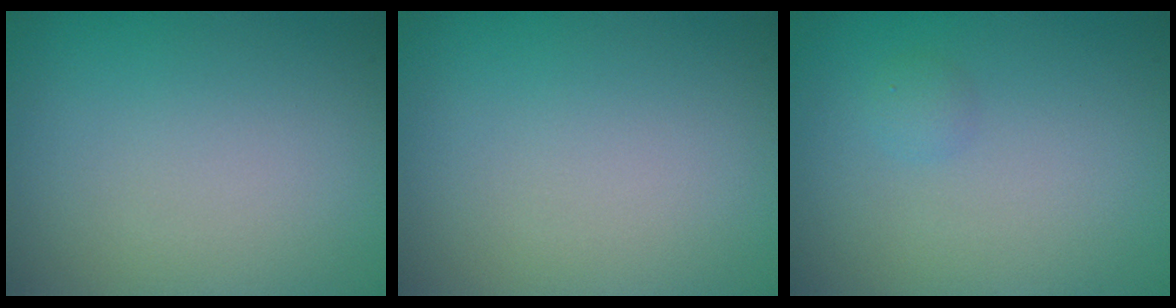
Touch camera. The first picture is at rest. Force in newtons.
{"total": 0.0}
{"total": 0.7, "press": 0.7, "slide": 0.0}